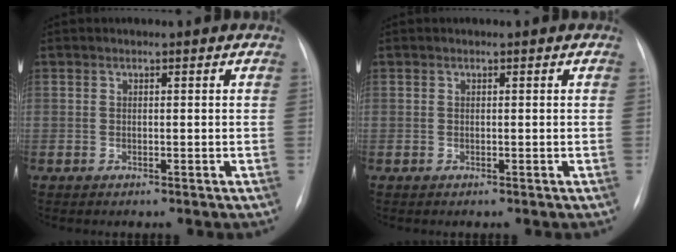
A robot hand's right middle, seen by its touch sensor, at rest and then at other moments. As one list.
[{"total": 0.0}]